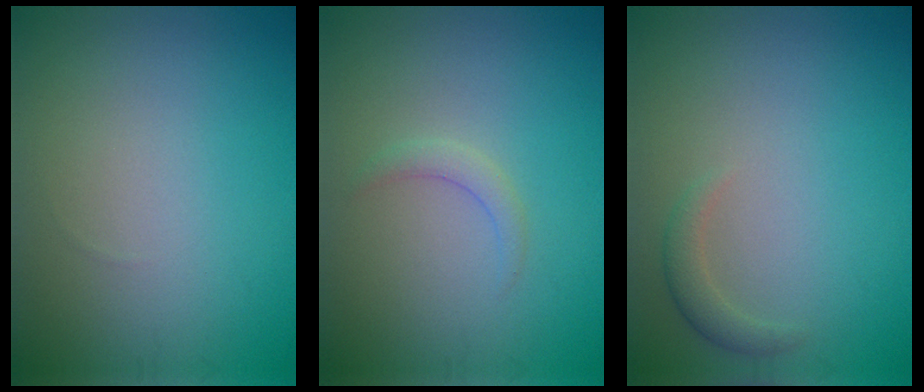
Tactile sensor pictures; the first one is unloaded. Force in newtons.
{"total": 1.2, "press": 1.2, "slide": 0.1}
{"total": 1.5, "press": 1.5, "slide": 0.1}